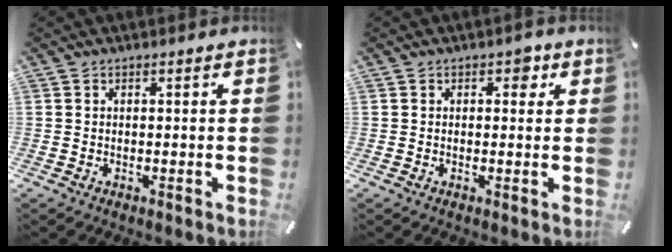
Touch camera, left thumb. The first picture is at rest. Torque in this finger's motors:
{"motor_torque": [0.41, 0.28, 0.08, -0.20, 0.07]}